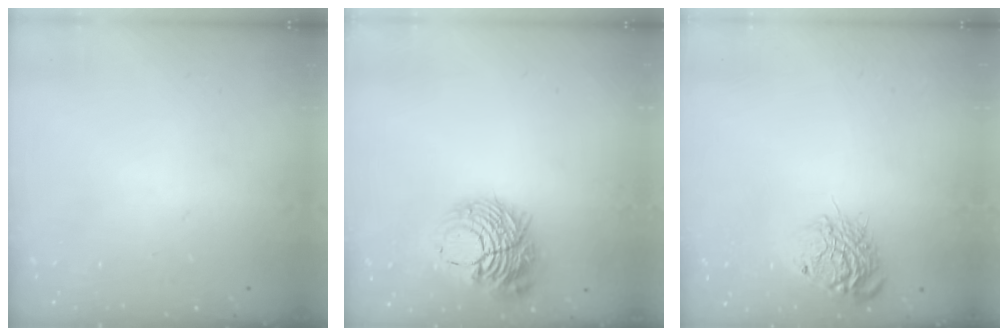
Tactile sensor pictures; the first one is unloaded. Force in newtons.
{"total": 11.4, "press": 11.3, "slide": 1.1}
{"total": 13.1, "press": 13.1, "slide": 1.0}